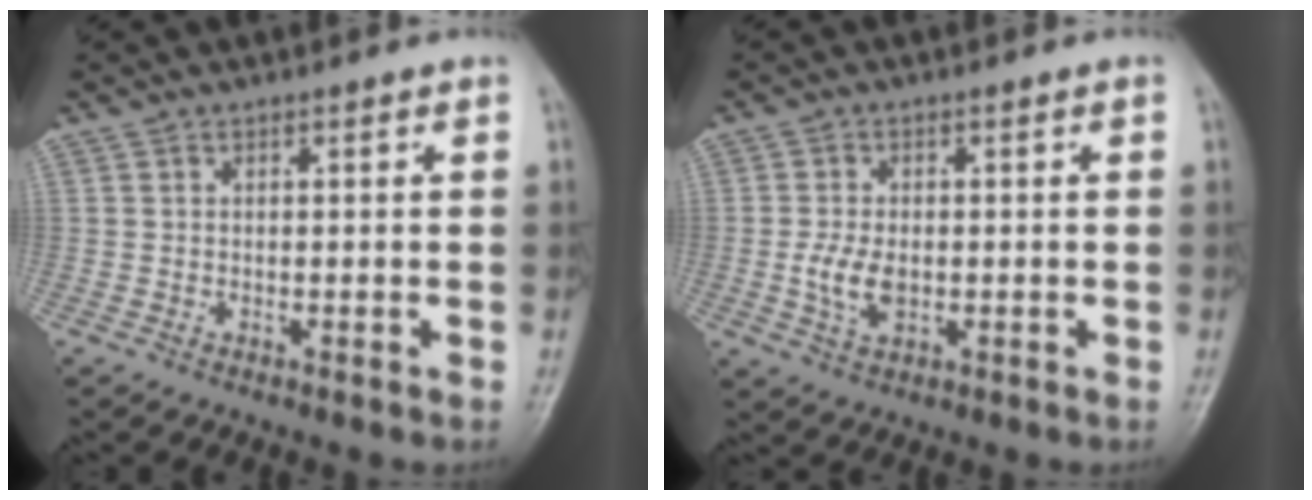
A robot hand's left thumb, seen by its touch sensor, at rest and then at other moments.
{"total": 5.2, "force": [-0.7, 3.1, 4.1], "torque": [-0.083, -0.001, -0.011]}